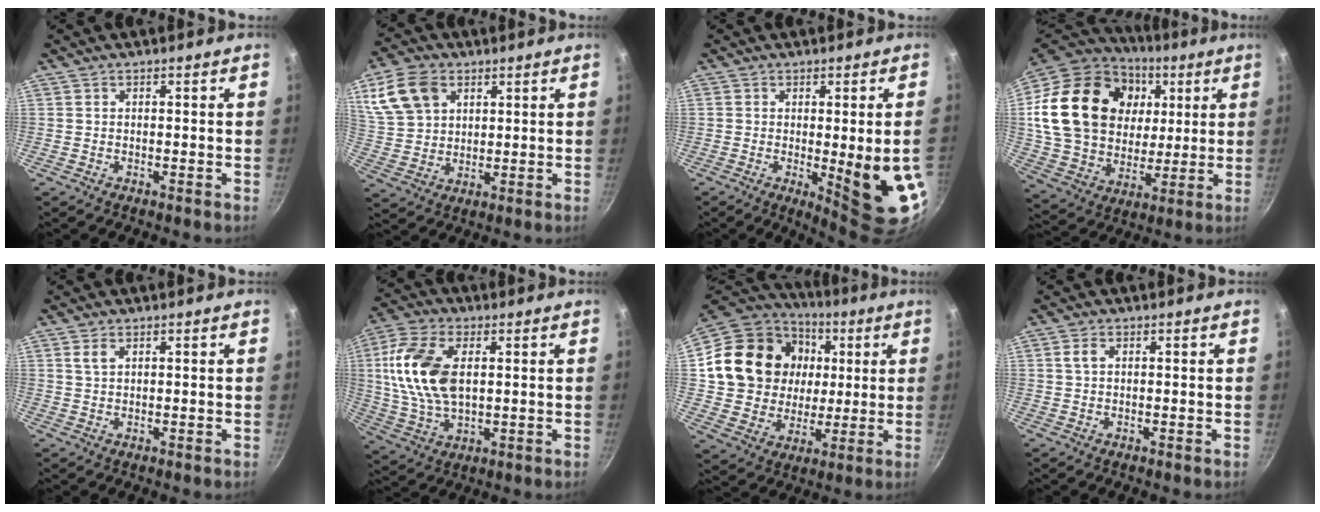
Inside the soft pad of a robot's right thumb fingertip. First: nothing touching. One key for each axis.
{"total": 12.0, "fx": 5.2, "fy": 8.4, "fz": 6.8, "tx": -0.119, "ty": -0.007, "tz": 0.105}
{"total": 12.2, "fx": -1.8, "fy": 2.1, "fz": 11.9, "tx": -0.148, "ty": -0.019, "tz": -0.011}
{"total": 29.2, "fx": 7.2, "fy": 21.4, "fz": 18.5, "tx": -0.324, "ty": 0.003, "tz": 0.134}
{"total": 2.1, "fx": 1.0, "fy": 1.1, "fz": 1.5, "tx": -0.027, "ty": -0.001, "tz": 0.020}
{"total": 15.6, "fx": 2.5, "fy": 9.0, "fz": 12.4, "tx": -0.237, "ty": -0.001, "tz": 0.046}
{"total": 22.1, "fx": 4.5, "fy": 18.5, "fz": 11.2, "tx": -0.191, "ty": 0.016, "tz": 0.085}
{"total": 1.9, "fx": 0.5, "fy": 1.2, "fz": 1.4, "tx": -0.026, "ty": 0.005, "tz": 0.010}